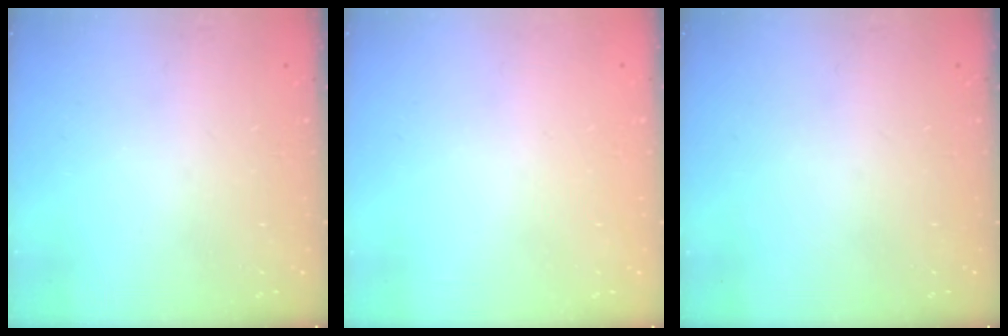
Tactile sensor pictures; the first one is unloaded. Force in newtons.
{"total": 2.0, "press": 2.0, "slide": 0.1}
{"total": 0.0}